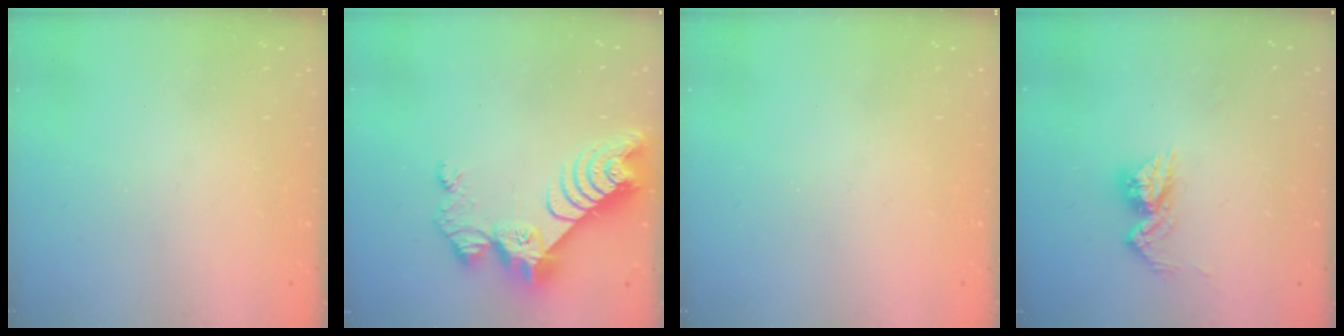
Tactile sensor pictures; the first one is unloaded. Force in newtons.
{"total": 11.1, "press": 11.0, "slide": 1.0}
{"total": 0.0}
{"total": 9.6, "press": 9.6, "slide": 0.8}